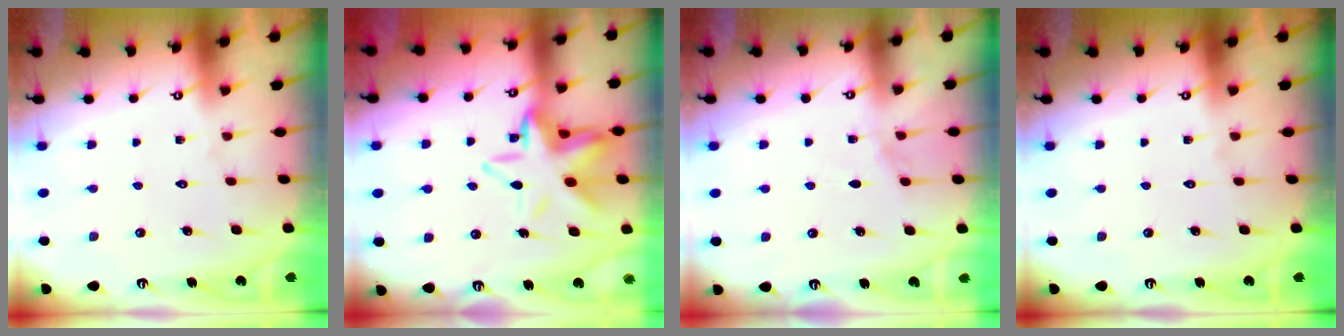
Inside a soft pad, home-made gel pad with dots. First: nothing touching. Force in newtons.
{"total": 13.6, "press": 13.5, "slide": 2.0}
{"total": 3.7, "press": 3.7, "slide": 0.3}
{"total": 0.0}